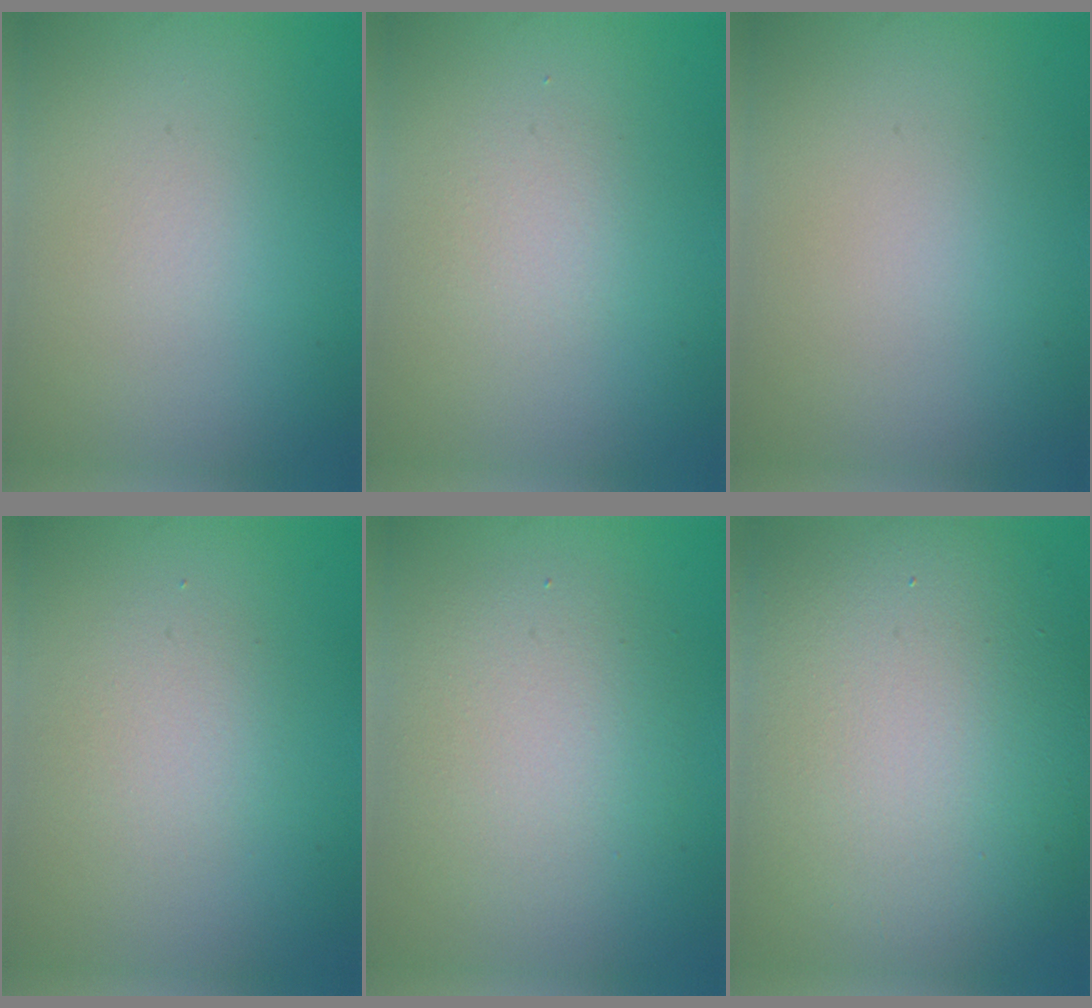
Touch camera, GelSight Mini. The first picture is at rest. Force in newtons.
{"total": 1.3, "press": 1.3, "slide": 0.1}
{"total": 0.0}
{"total": 1.9, "press": 1.8, "slide": 0.2}
{"total": 4.5, "press": 4.4, "slide": 0.4}
{"total": 13.9, "press": 13.9, "slide": 0.8}